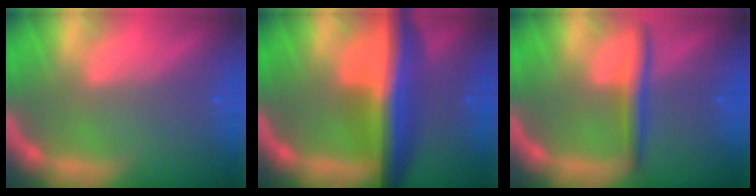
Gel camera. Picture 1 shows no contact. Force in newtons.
{"total": 9.0}
{"total": 3.0}